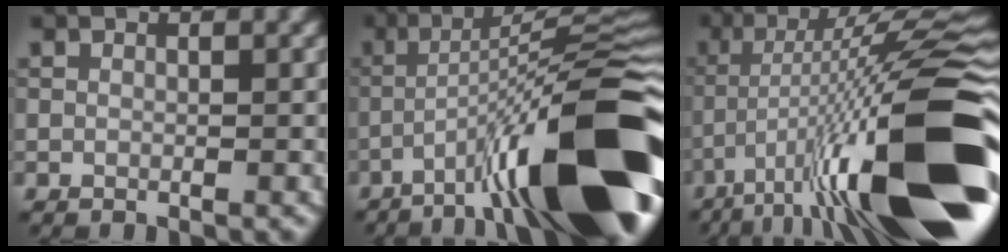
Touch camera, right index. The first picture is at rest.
{"total": 17.0, "force": [-8.2, 3.8, 14.4], "torque": [-0.206, 0.015, -0.129]}
{"total": 18.4, "force": [-7.4, 4.2, 16.4], "torque": [-0.257, 0.020, -0.125]}